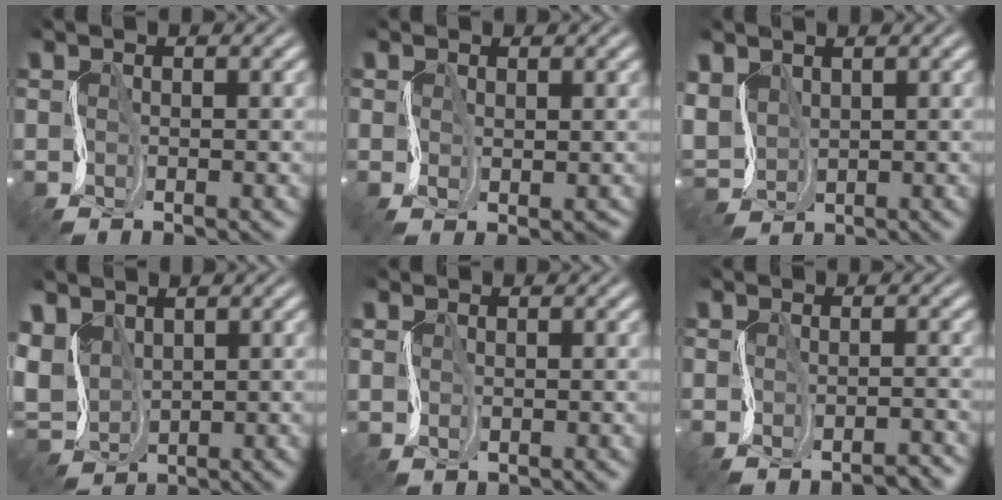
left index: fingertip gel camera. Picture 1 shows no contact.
{"total": 0.6, "force": [0.1, 0.6, 0.1], "torque": [-0.007, 0.003, -0.001]}
{"total": 2.2, "force": [1.4, 1.4, -1.0], "torque": [-0.008, 0.007, 0.024]}
{"total": 2.5, "force": [1.4, 2.1, -0.2], "torque": [-0.021, 0.011, 0.017]}
{"total": 1.1, "force": [0.2, 0.3, -1.0], "torque": [0.008, 0.003, 0.005]}
{"total": 1.8, "force": [-1.7, 0.3, -0.5], "torque": [0.003, 0.004, -0.033]}